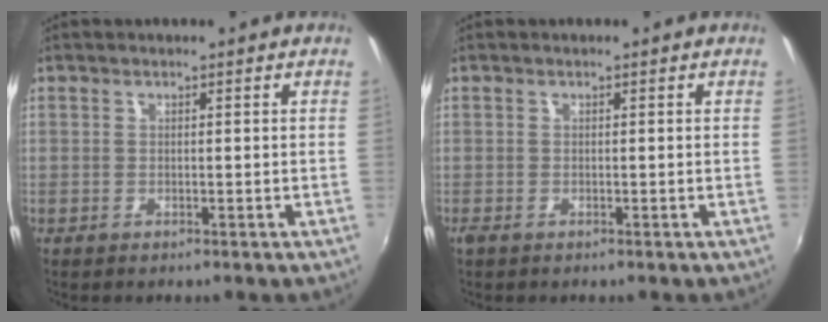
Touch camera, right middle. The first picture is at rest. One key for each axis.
{"total": 0.6, "fx": -0.4, "fy": 0.1, "fz": 0.5, "tx": -0.010, "ty": -0.002, "tz": -0.008}